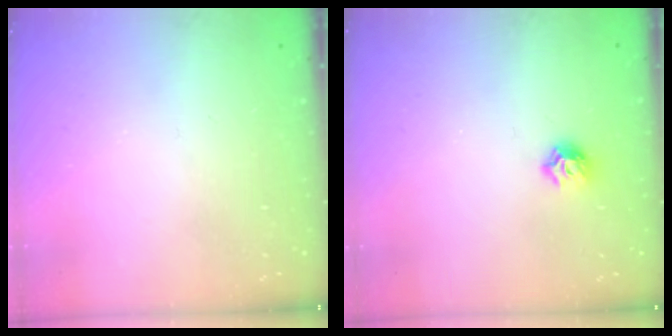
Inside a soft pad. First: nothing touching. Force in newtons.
{"total": 6.3, "press": 6.2, "slide": 0.9}